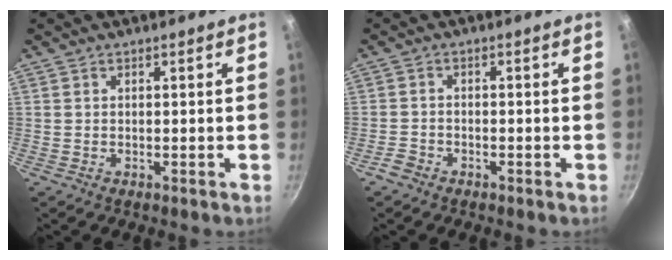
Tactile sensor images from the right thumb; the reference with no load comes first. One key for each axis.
{"total": 2.3, "fx": -1.8, "fy": 1.2, "fz": 0.7, "tx": -0.022, "ty": 0.018, "tz": -0.036}